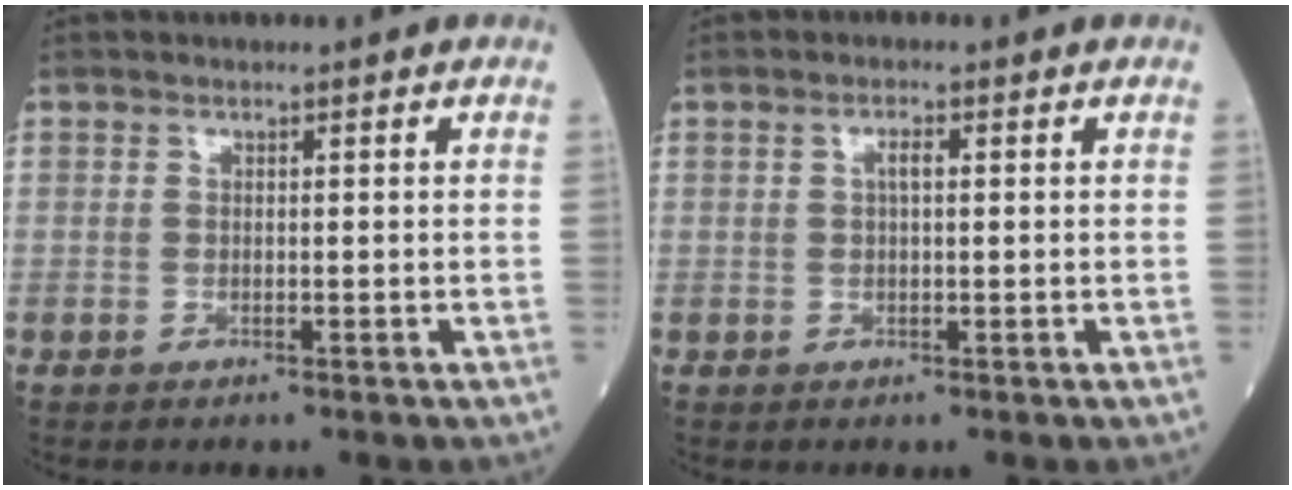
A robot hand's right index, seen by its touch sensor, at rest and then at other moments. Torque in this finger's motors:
{"motor_torque": [0.06, 0.05, 0.01, 0.04]}